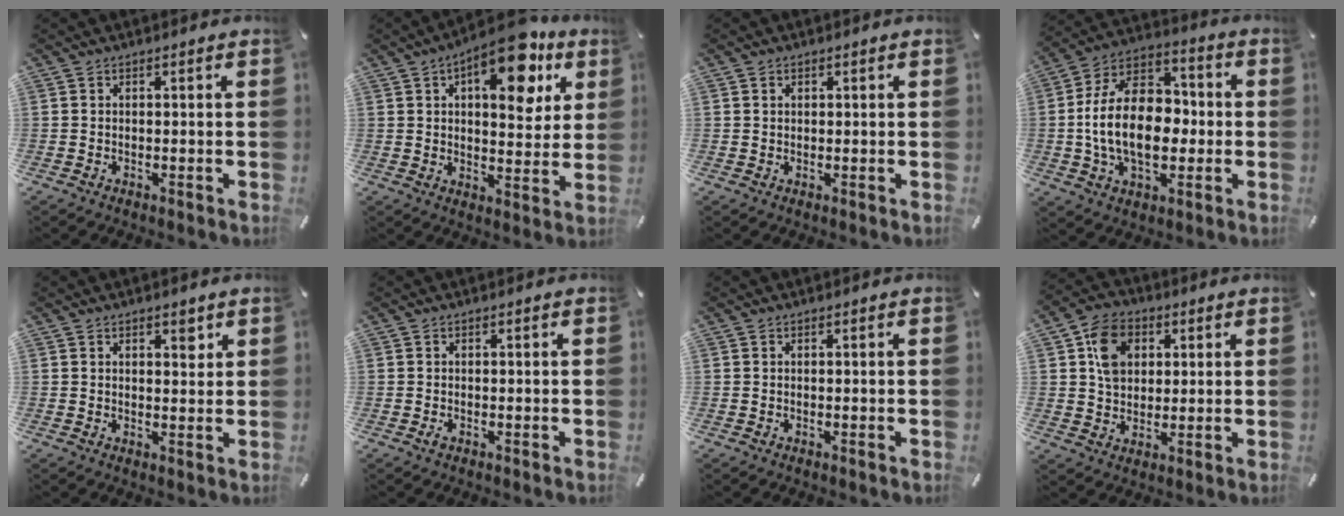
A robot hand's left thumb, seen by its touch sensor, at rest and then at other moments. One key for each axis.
{"total": 15.7, "fx": 8.2, "fy": 7.4, "fz": 11.1, "tx": -0.139, "ty": -0.039, "tz": 0.132}
{"total": 1.0, "fx": 0.4, "fy": 0.9, "fz": 0.1, "tx": 0.005, "ty": 0.000, "tz": 0.005}
{"total": 17.6, "fx": -1.9, "fy": 12.1, "fz": 12.6, "tx": -0.247, "ty": 0.014, "tz": -0.040}
{"total": 2.5, "fx": 1.5, "fy": 1.5, "fz": 1.4, "tx": 0.002, "ty": -0.011, "tz": 0.018}
{"total": 0.6, "fx": -0.3, "fy": 0.4, "fz": 0.4, "tx": -0.006, "ty": -0.002, "tz": -0.004}
{"total": 0.0}
{"total": 9.5, "fx": 2.8, "fy": 7.8, "fz": 4.6, "tx": -0.074, "ty": 0.009, "tz": 0.053}